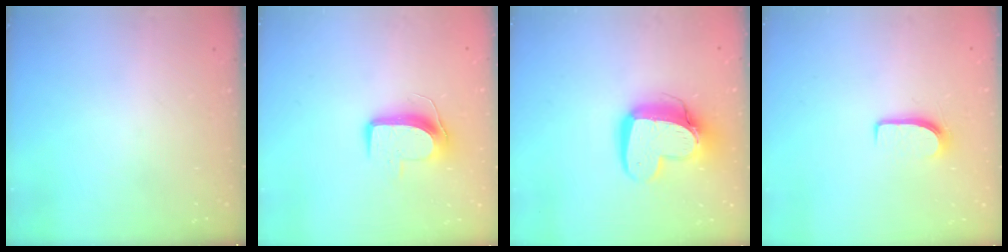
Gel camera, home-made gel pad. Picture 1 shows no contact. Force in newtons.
{"total": 9.1, "press": 9.1, "slide": 0.1}
{"total": 14.7, "press": 14.6, "slide": 1.4}
{"total": 6.5, "press": 6.4, "slide": 0.6}